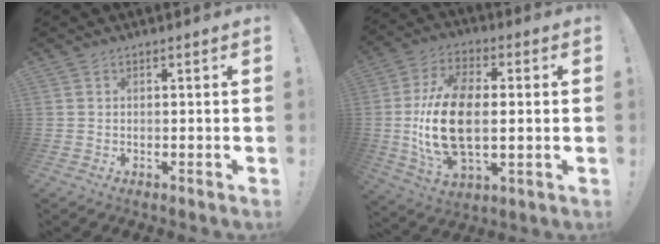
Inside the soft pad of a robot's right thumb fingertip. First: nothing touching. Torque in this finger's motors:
{"motor_torque": [2.29, 2.73, 0.38, 0.13, 0.69]}